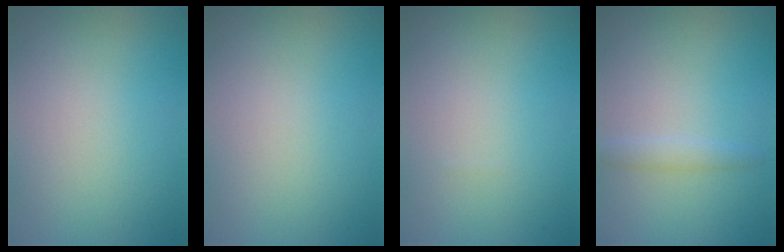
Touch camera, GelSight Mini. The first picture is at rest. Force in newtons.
{"total": 0.0}
{"total": 0.0}
{"total": 1.3, "press": 1.3, "slide": 0.1}